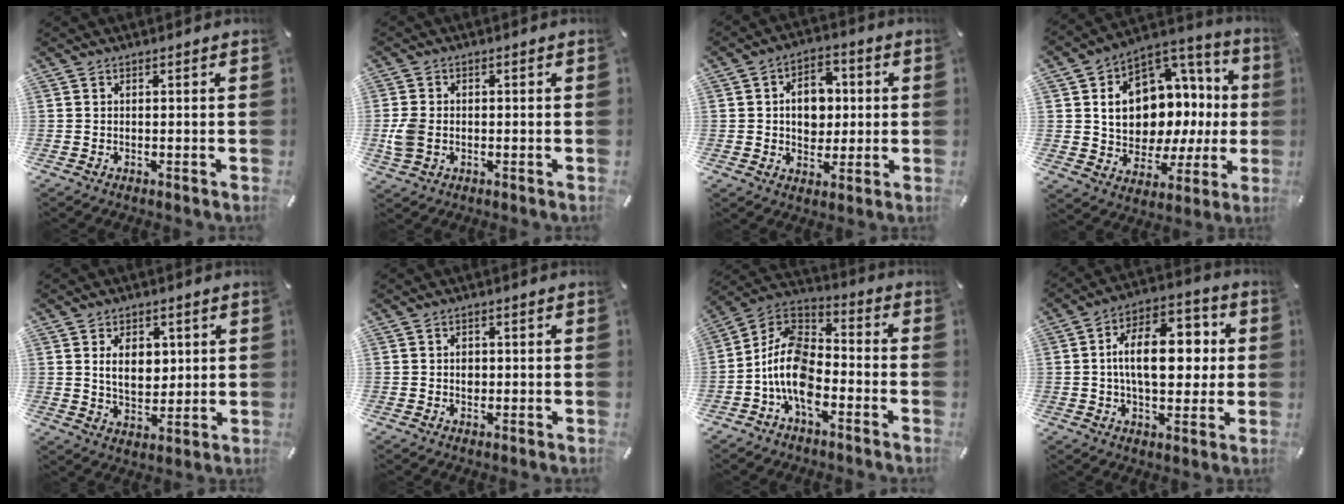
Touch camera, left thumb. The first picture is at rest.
{"total": 5.4, "force": [-0.6, 4.1, 3.4], "torque": [-0.079, 0.002, -0.010]}
{"total": 9.5, "force": [0.4, 7.5, 5.8], "torque": [-0.087, 0.005, 0.005]}
{"total": 14.5, "force": [2.5, 11.3, 8.9], "torque": [-0.141, -0.041, 0.052]}
{"total": 7.9, "force": [2.0, 5.7, 5.1], "torque": [-0.088, -0.002, 0.031]}
{"total": 1.9, "force": [0.0, 1.6, 1.0], "torque": [-0.013, 0.003, -0.003]}
{"total": 12.9, "force": [-6.1, 7.3, 8.6], "torque": [-0.191, 0.013, -0.122]}
{"total": 16.3, "force": [1.3, 9.3, 13.4], "torque": [-0.221, 0.005, 0.020]}